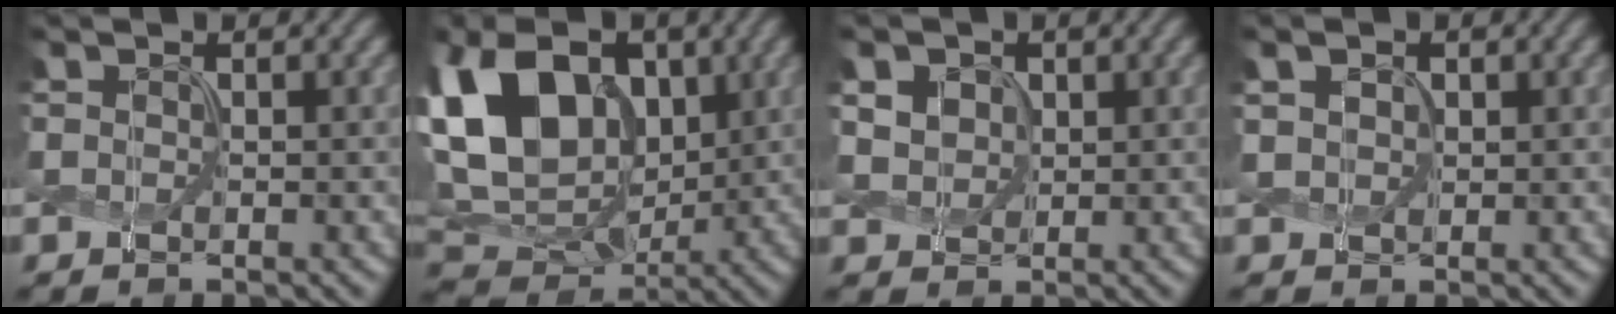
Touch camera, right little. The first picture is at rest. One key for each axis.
{"total": 15.4, "fx": 2.9, "fy": 10.8, "fz": 10.5, "tx": -0.220, "ty": 0.017, "tz": 0.050}
{"total": 3.3, "fx": 1.0, "fy": 2.8, "fz": 1.5, "tx": -0.064, "ty": 0.006, "tz": 0.031}
{"total": 1.9, "fx": 0.7, "fy": 1.5, "fz": 1.0, "tx": -0.037, "ty": 0.013, "tz": 0.016}